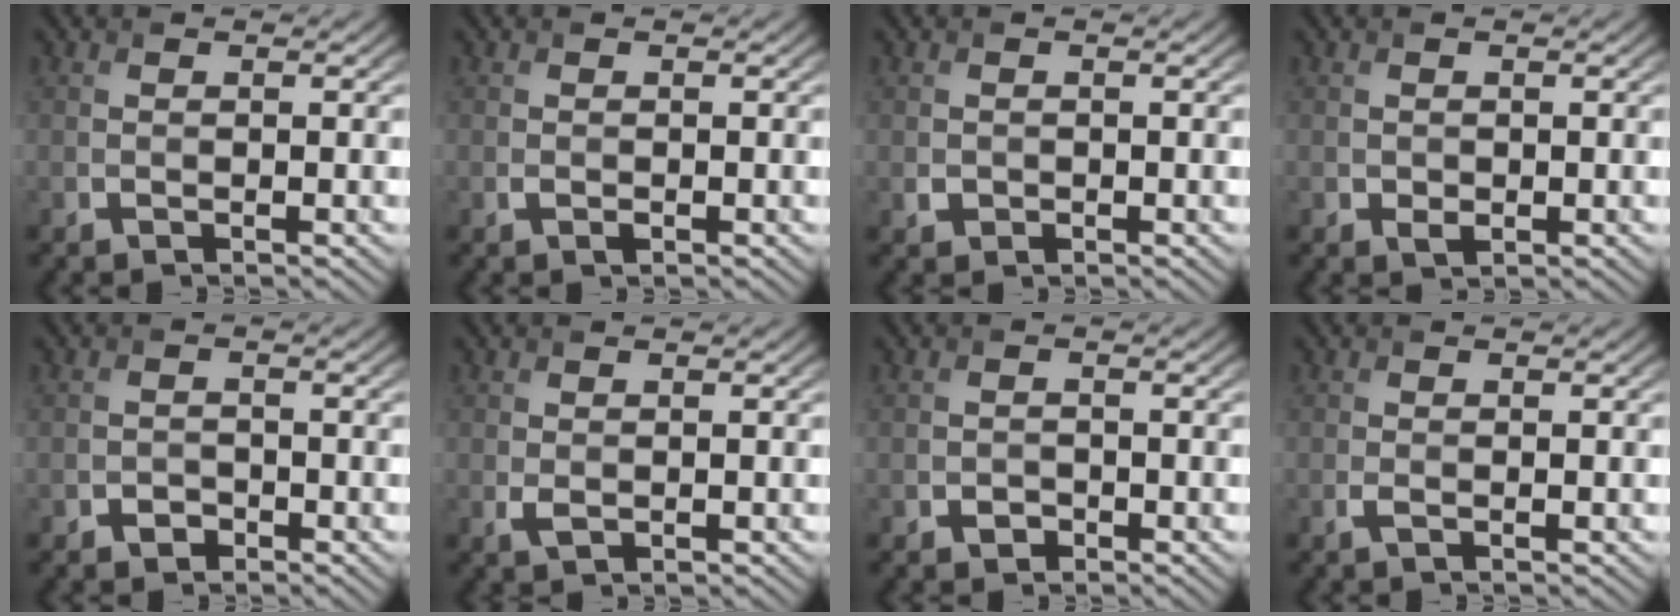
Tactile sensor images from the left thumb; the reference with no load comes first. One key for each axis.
{"total": 0.6, "fx": -0.2, "fy": 0.4, "fz": 0.4, "tx": -0.010, "ty": -0.003, "tz": -0.002}
{"total": 0.9, "fx": -0.2, "fy": 0.8, "fz": 0.3, "tx": -0.004, "ty": -0.008, "tz": -0.003}
{"total": 1.0, "fx": -0.1, "fy": 0.8, "fz": 0.6, "tx": -0.011, "ty": -0.007, "tz": 0.000}
{"total": 1.5, "fx": -1.0, "fy": 1.0, "fz": 0.4, "tx": -0.006, "ty": 0.001, "tz": -0.019}
{"total": 1.1, "fx": 0.0, "fy": 0.7, "fz": 0.9, "tx": -0.023, "ty": -0.003, "tz": 0.003}
{"total": 1.2, "fx": -0.7, "fy": 0.9, "fz": 0.4, "tx": -0.006, "ty": -0.001, "tz": -0.013}
{"total": 0.6, "fx": -0.2, "fy": 0.2, "fz": 0.6, "tx": -0.015, "ty": -0.003, "tz": -0.003}